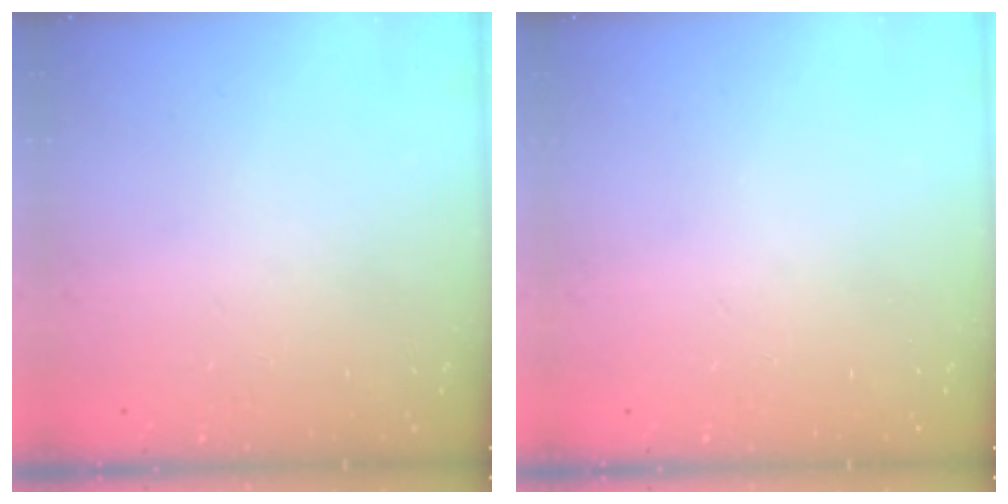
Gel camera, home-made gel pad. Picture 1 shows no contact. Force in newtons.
{"total": 0.0}